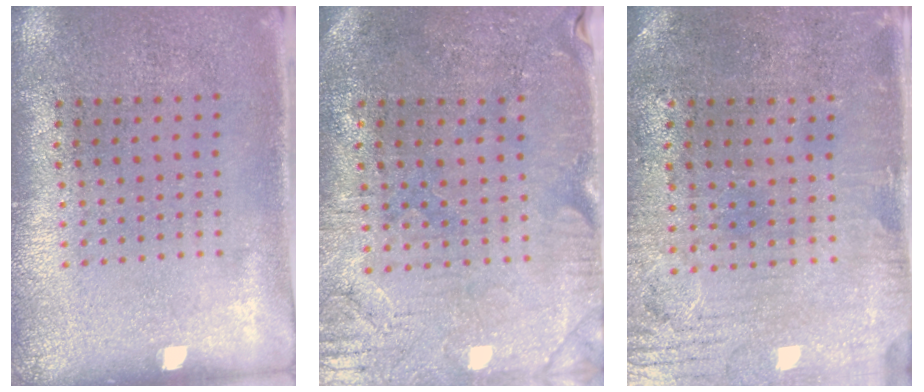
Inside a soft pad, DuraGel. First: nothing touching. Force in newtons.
{"total": 0.6, "press": 0.5, "slide": 0.3}
{"total": 0.9, "press": 0.7, "slide": 0.6}